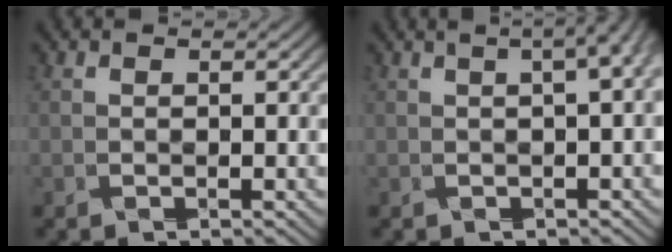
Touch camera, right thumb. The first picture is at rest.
{"total": 4.8, "force": [0.7, 1.6, 4.5], "torque": [-0.078, -0.002, 0.021]}